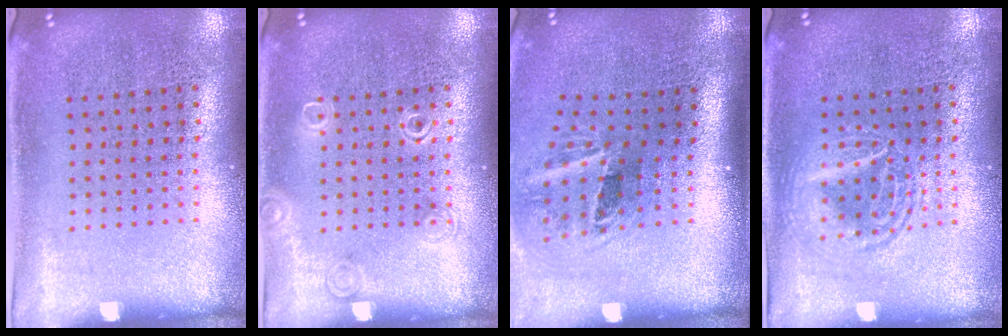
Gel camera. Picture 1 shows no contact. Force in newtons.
{"total": 1.2, "press": 1.2, "slide": 0.2}
{"total": 2.0, "press": 1.2, "slide": 1.6}
{"total": 2.6, "press": 2.6, "slide": 0.3}